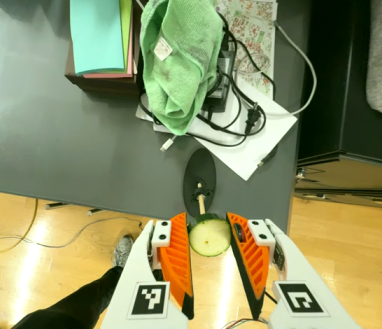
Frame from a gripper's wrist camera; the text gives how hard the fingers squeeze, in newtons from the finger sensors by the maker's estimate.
{"total": 6.6, "left": 7.2, "right": 6.1}